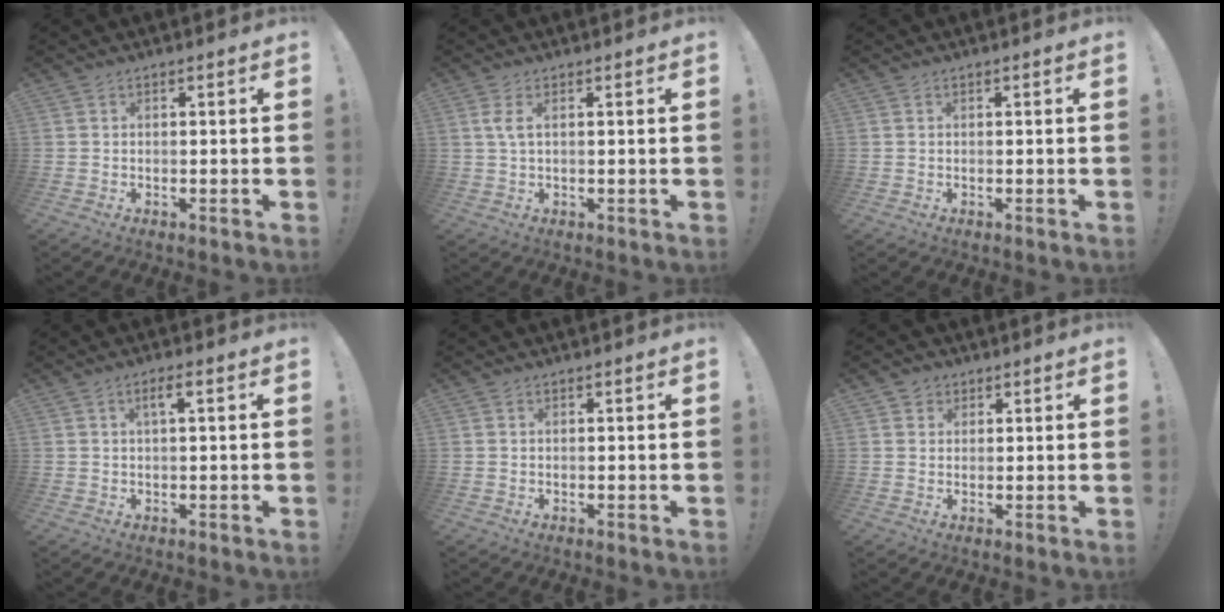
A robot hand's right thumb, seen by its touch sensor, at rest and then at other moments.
{"total": 3.0, "force": [0.9, 0.8, 2.8], "torque": [-0.048, -0.002, 0.015]}
{"total": 0.0}
{"total": 3.1, "force": [0.8, 0.4, 2.9], "torque": [-0.042, -0.002, 0.007]}
{"total": 0.0}
{"total": 3.1, "force": [1.5, 2.6, 0.5], "torque": [0.000, -0.005, 0.027]}